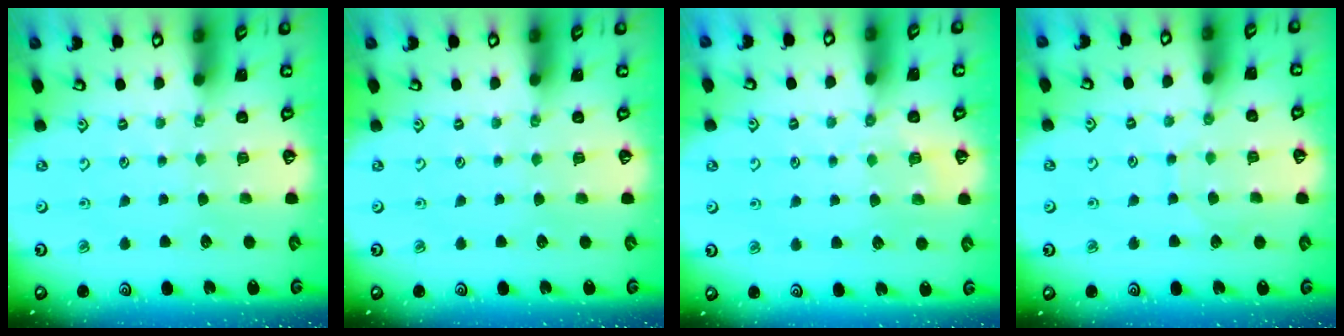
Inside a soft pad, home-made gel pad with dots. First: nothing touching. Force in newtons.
{"total": 0.0}
{"total": 4.9, "press": 4.8, "slide": 1.2}
{"total": 3.9, "press": 3.9, "slide": 0.3}